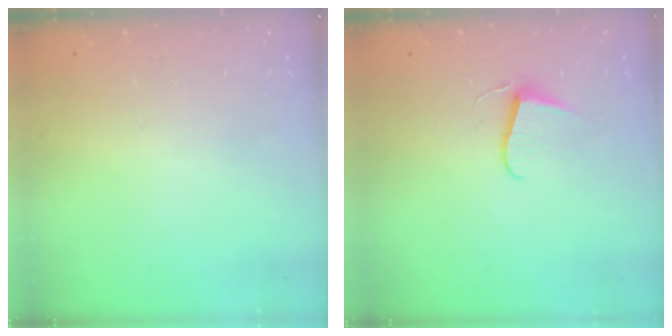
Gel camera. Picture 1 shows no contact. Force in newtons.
{"total": 6.2, "press": 6.1, "slide": 0.6}